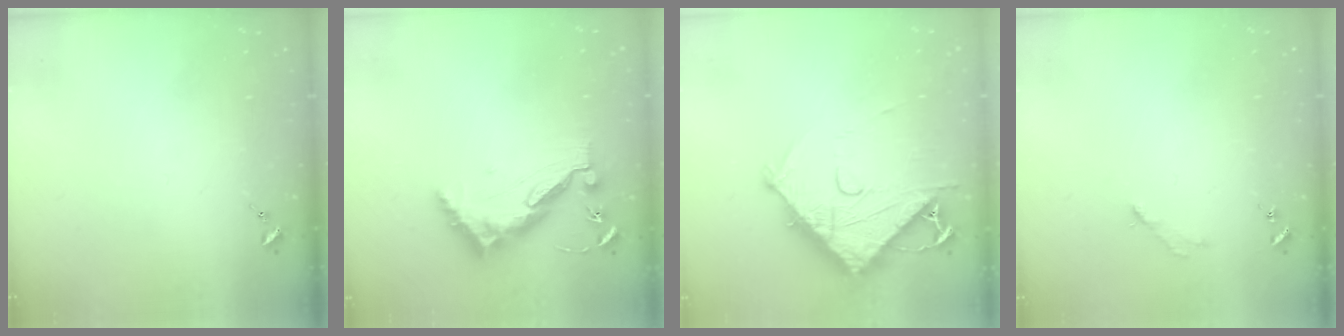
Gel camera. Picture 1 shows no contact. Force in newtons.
{"total": 10.3, "press": 10.2, "slide": 1.0}
{"total": 13.1, "press": 13.0, "slide": 1.0}
{"total": 2.8, "press": 2.8, "slide": 0.4}